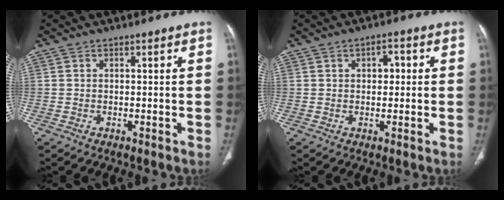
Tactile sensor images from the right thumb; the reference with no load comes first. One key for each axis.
{"total": 3.5, "fx": 0.9, "fy": 2.1, "fz": 2.6, "tx": -0.027, "ty": 0.006, "tz": 0.010}